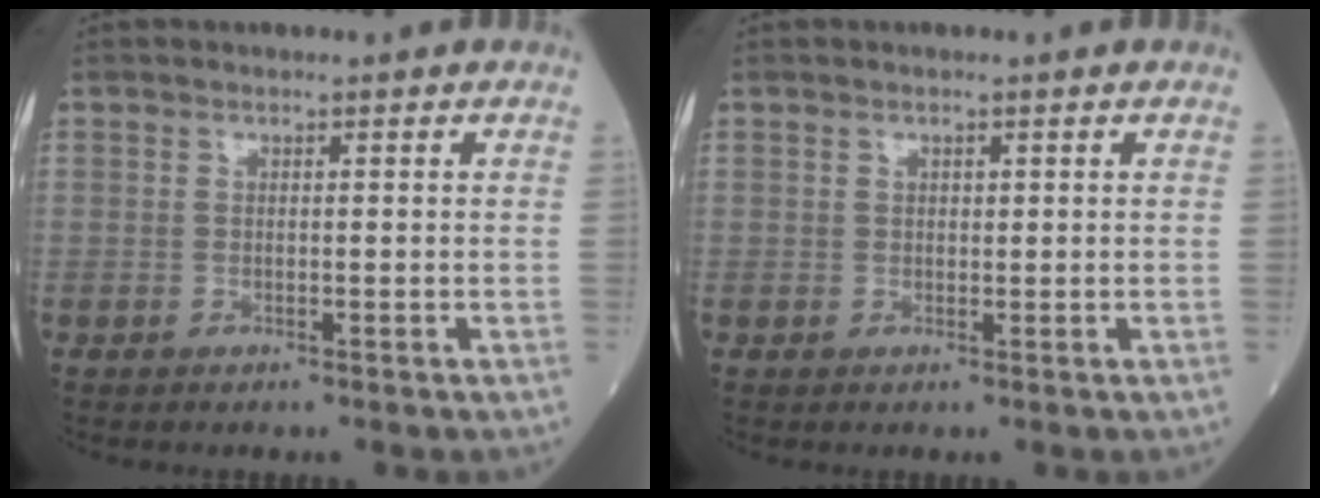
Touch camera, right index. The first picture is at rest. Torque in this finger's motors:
{"motor_torque": [-0.01, 0.00, -0.03, -0.01]}